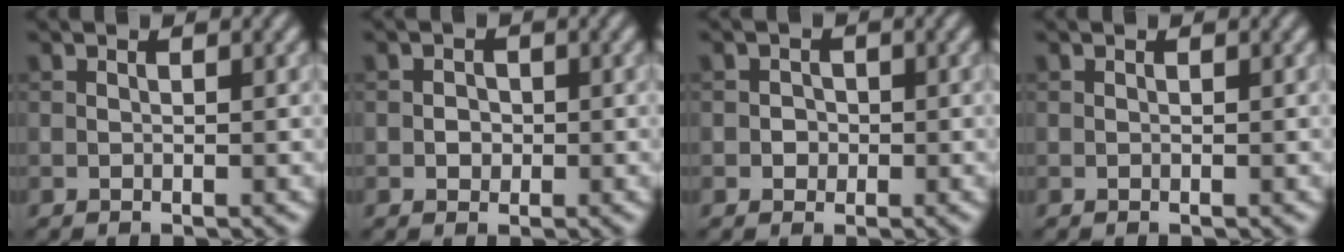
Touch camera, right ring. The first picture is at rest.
{"total": 1.1, "force": [-0.2, 1.0, 0.4], "torque": [-0.001, 0.001, -0.005]}
{"total": 1.1, "force": [-0.2, 1.0, 0.3], "torque": [0.005, 0.001, -0.005]}
{"total": 0.0}